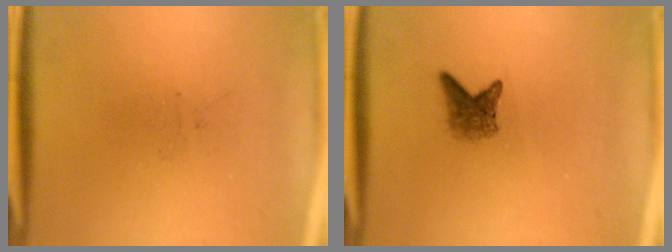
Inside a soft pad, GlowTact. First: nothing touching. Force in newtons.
{"total": 2.4}